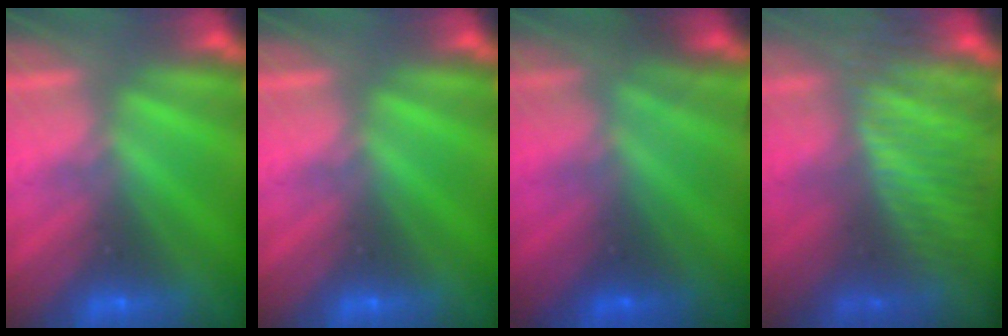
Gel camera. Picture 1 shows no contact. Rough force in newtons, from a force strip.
{"total": 0.0}
{"total": 4.5}
{"total": 4.7}